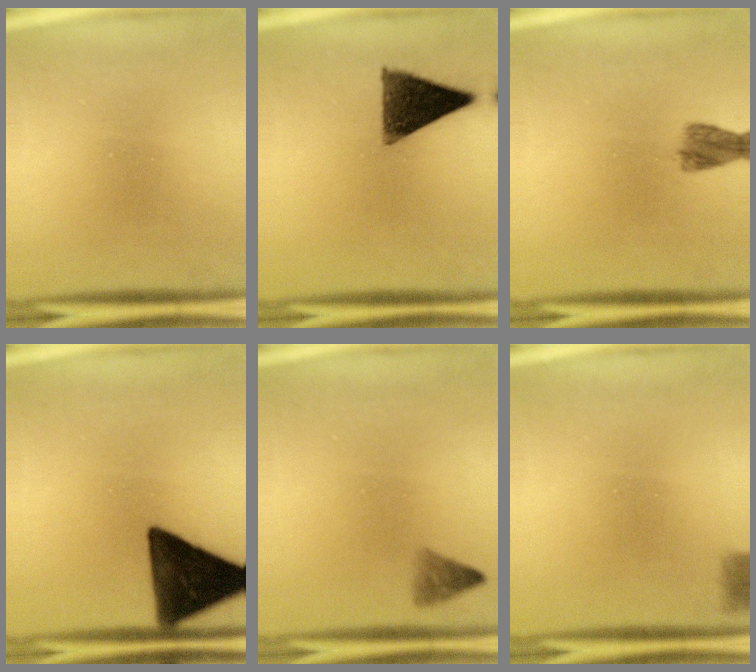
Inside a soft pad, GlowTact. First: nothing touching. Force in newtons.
{"total": 12.4}
{"total": 2.1}
{"total": 15.2}
{"total": 1.0}
{"total": 2.9}